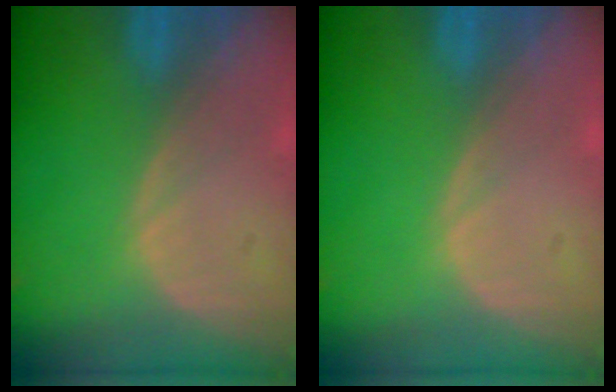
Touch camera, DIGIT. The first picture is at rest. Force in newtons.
{"total": 0.0}